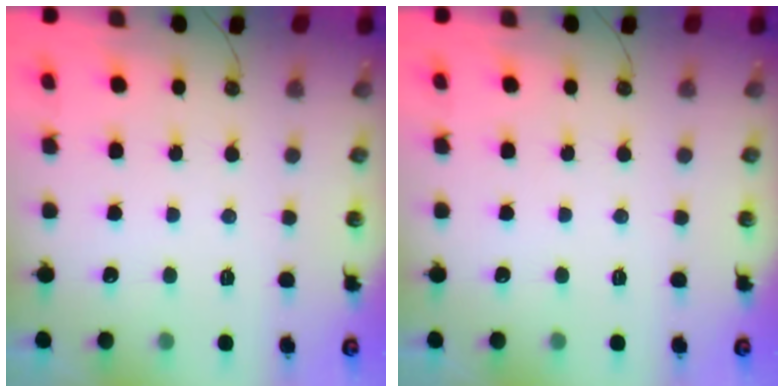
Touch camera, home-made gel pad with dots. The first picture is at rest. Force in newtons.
{"total": 0.0}